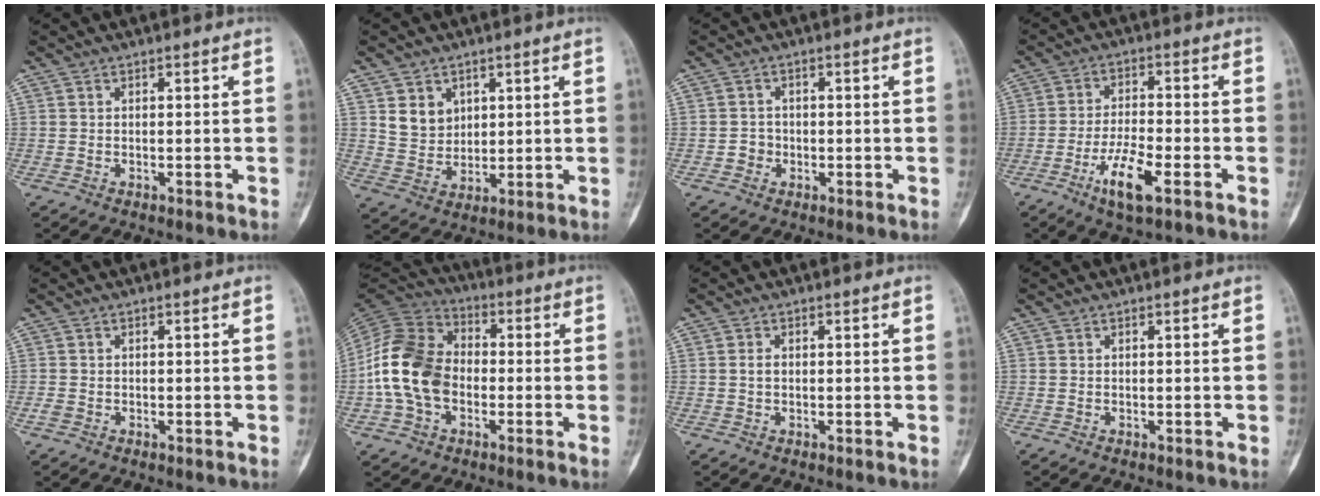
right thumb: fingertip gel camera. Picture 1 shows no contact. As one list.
[{"total": 6.1, "force": [2.6, 5.0, 2.5], "torque": [-0.019, -0.020, 0.056]}, {"total": 2.1, "force": [-0.7, 1.9, 0.5], "torque": [0.005, 0.009, -0.018]}, {"total": 8.6, "force": [-4.2, 2.3, 7.2], "torque": [-0.140, 0.013, -0.073]}, {"total": 1.0, "force": [-0.4, 0.9, 0.3], "torque": [-0.007, 0.002, -0.007]}, {"total": 15.7, "force": [-2.4, 11.6, 10.2], "torque": [-0.185, 0.032, -0.054]}, {"total": 1.4, "force": [0.0, 1.0, 1.0], "torque": [-0.017, 0.004, 0.001]}, {"total": 0.0}]